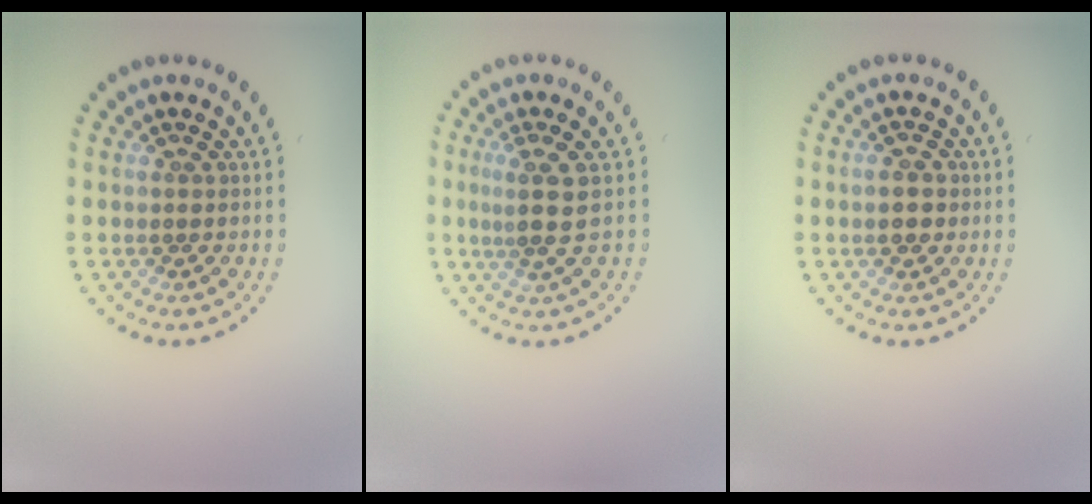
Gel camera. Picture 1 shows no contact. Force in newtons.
{"total": 2.7, "press": 2.1, "slide": 1.7}
{"total": 1.7, "press": 1.7, "slide": 0.2}